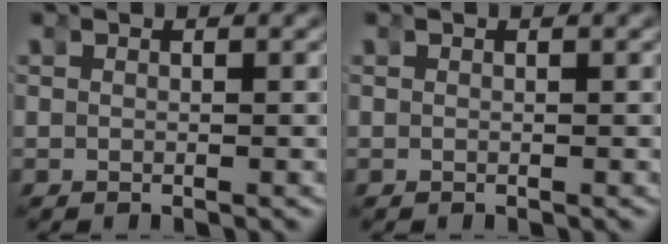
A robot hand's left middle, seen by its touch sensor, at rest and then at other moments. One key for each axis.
{"total": 0.0}